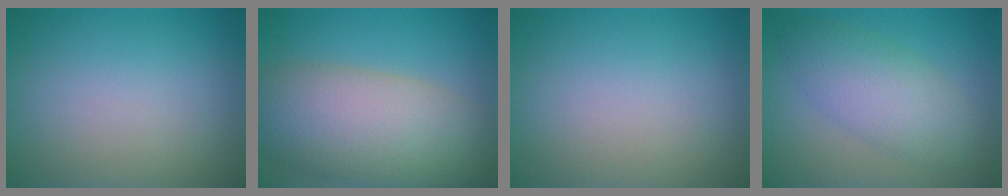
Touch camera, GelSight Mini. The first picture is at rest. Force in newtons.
{"total": 10.2, "press": 10.2, "slide": 0.5}
{"total": 0.0}
{"total": 4.8, "press": 4.8, "slide": 0.1}